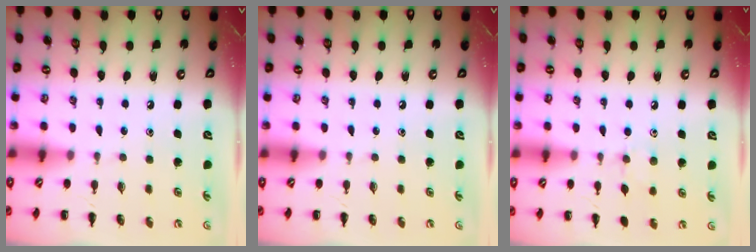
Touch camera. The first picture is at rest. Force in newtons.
{"total": 0.0}
{"total": 6.4, "press": 6.2, "slide": 1.6}